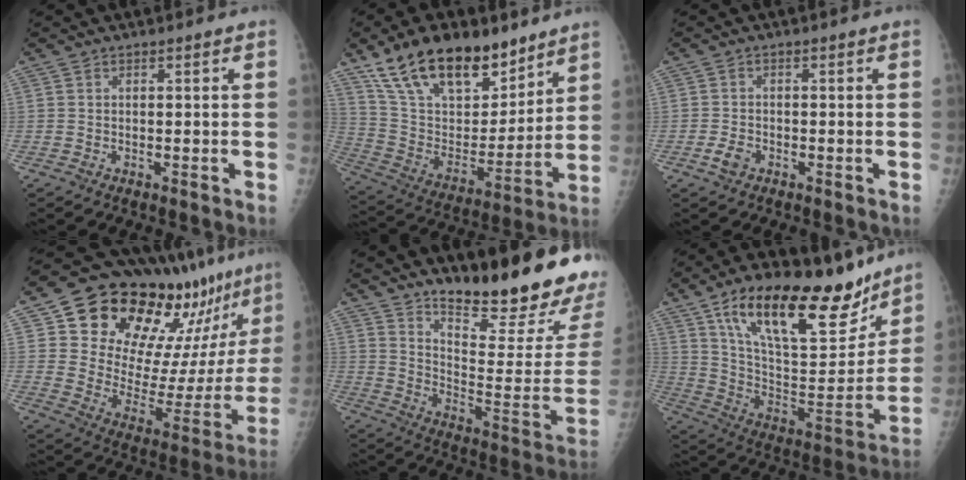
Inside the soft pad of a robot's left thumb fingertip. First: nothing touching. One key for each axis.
{"total": 23.6, "fx": 16.1, "fy": 11.4, "fz": 13.0, "tx": -0.190, "ty": -0.051, "tz": 0.288}
{"total": 2.6, "fx": -1.3, "fy": 1.8, "fz": 1.4, "tx": -0.024, "ty": 0.004, "tz": -0.023}
{"total": 25.9, "fx": 17.8, "fy": 11.7, "fz": 14.7, "tx": -0.179, "ty": -0.067, "tz": 0.262}
{"total": 24.0, "fx": 18.0, "fy": 4.8, "fz": 15.2, "tx": -0.196, "ty": -0.132, "tz": 0.262}
{"total": 28.1, "fx": 18.0, "fy": 10.7, "fz": 18.7, "tx": -0.257, "ty": -0.047, "tz": 0.299}